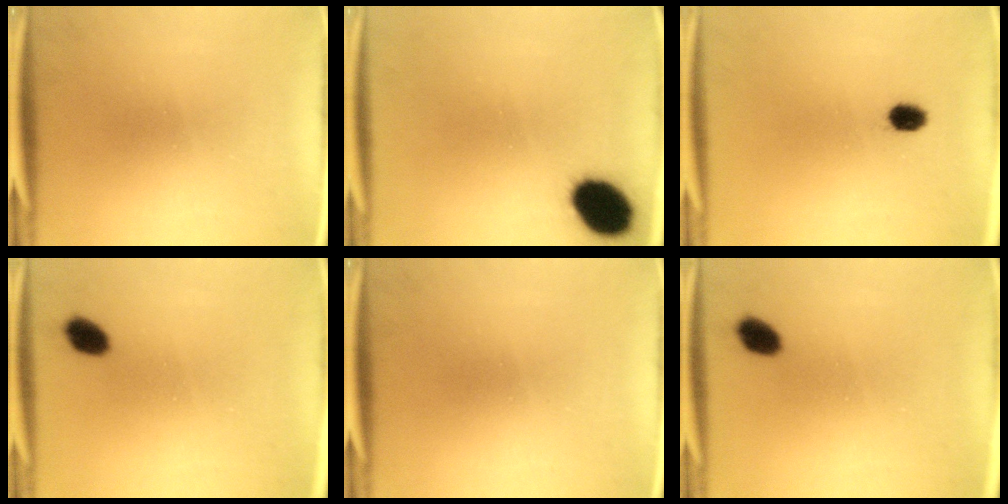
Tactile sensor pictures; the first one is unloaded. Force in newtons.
{"total": 11.0}
{"total": 2.7}
{"total": 3.7}
{"total": 0.0}
{"total": 3.7}